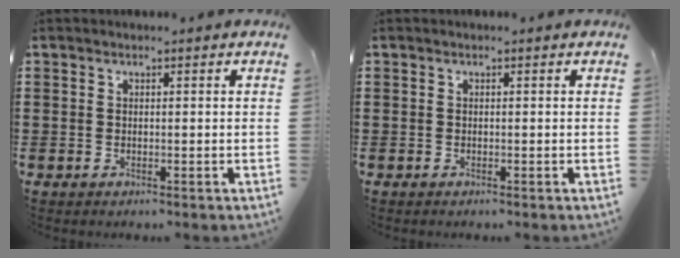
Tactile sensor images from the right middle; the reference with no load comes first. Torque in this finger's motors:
{"motor_torque": [0.35, -0.35, 0.09, 0.02]}